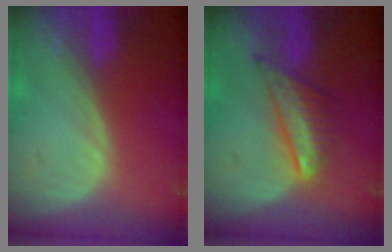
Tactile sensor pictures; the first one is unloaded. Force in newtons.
{"total": 6.9, "press": 6.0, "slide": 3.3}